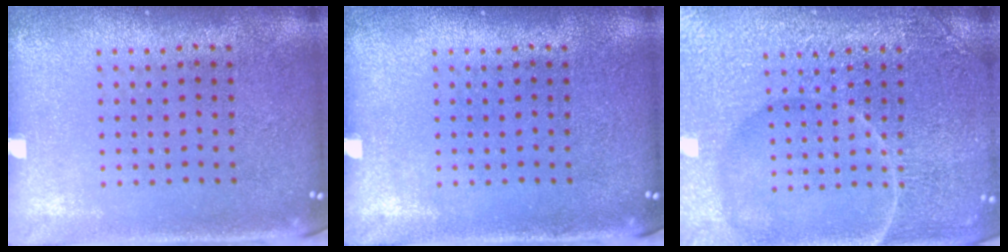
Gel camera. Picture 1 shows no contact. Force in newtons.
{"total": 0.0}
{"total": 7.4, "press": 7.3, "slide": 1.0}